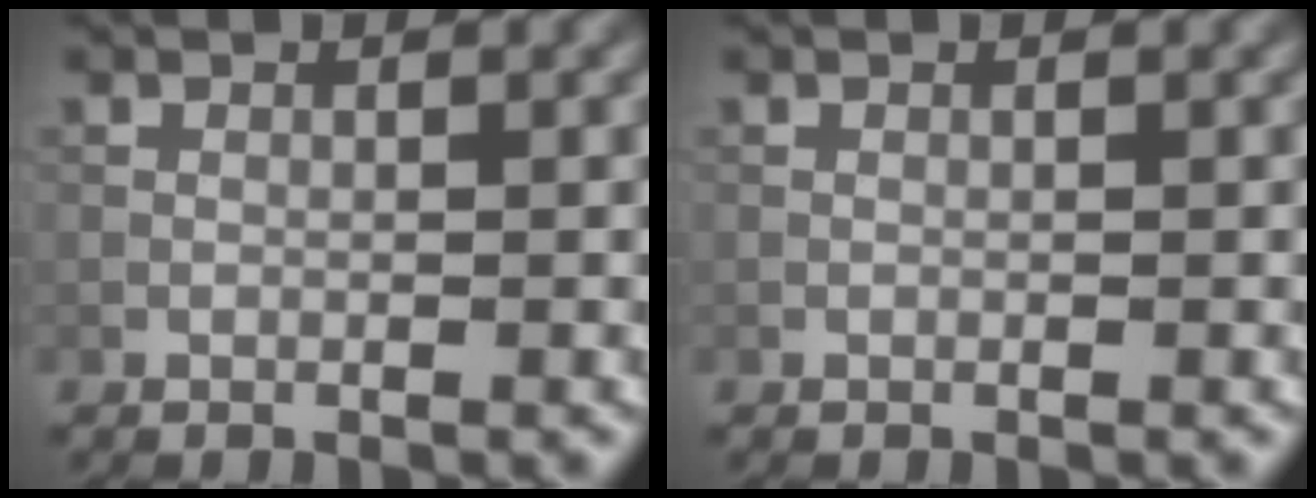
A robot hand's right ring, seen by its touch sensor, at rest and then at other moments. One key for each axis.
{"total": 0.0}